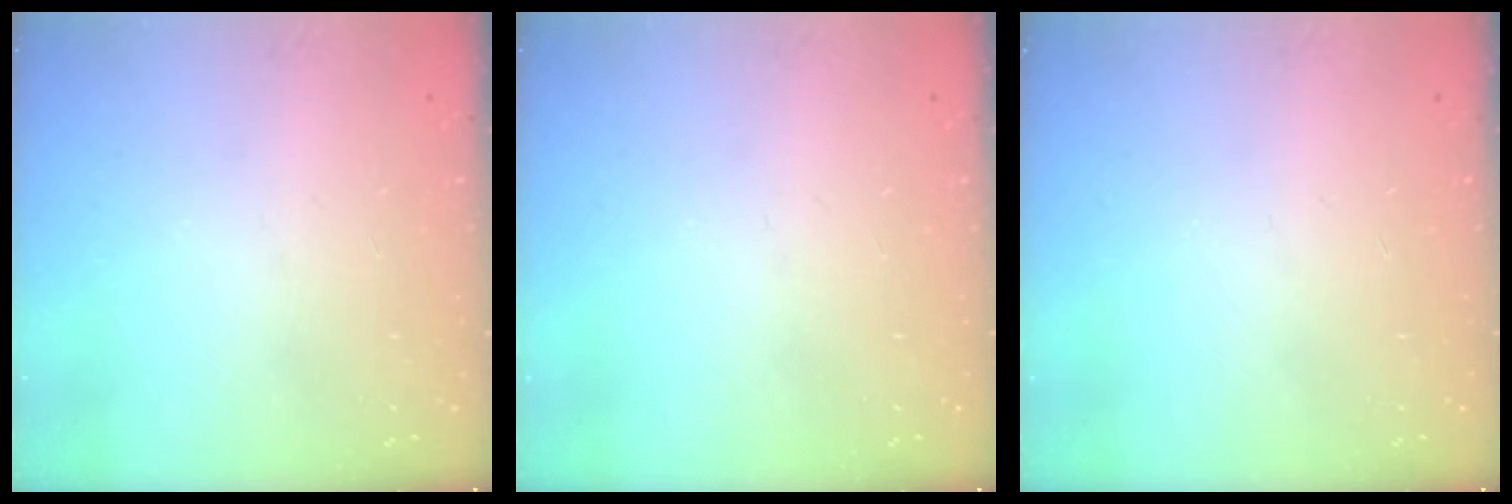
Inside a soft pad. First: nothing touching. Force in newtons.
{"total": 0.0}
{"total": 0.0}